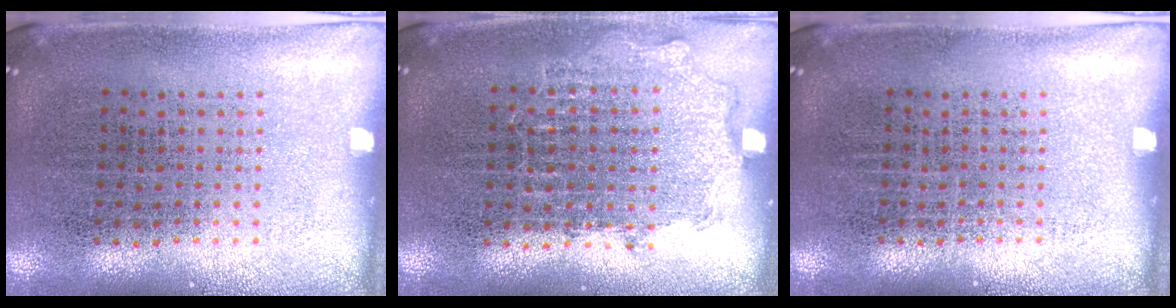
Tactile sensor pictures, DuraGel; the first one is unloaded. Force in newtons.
{"total": 0.9, "press": 0.9, "slide": 0.3}
{"total": 0.0}